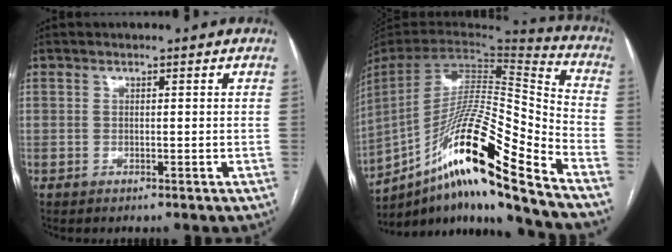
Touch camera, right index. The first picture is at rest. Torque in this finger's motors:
{"motor_torque": [1.28, -0.86, 0.64, 0.21]}